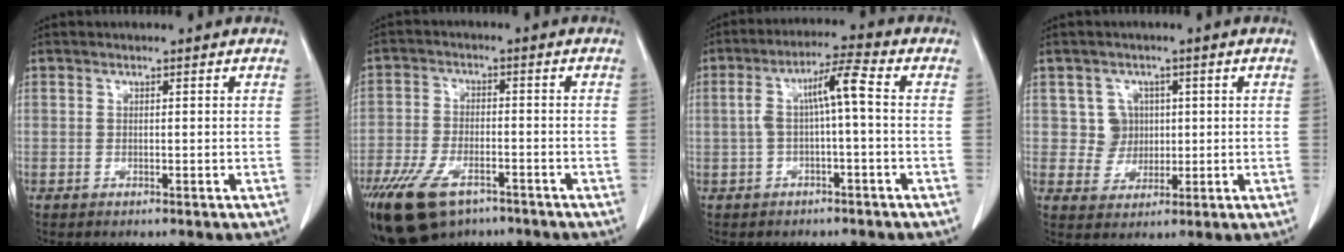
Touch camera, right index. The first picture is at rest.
{"total": 13.0, "force": [-8.5, 6.1, 7.6], "torque": [-0.160, -0.010, -0.142]}
{"total": 6.2, "force": [0.1, 0.5, 6.2], "torque": [-0.114, 0.030, 0.003]}
{"total": 3.8, "force": [0.8, 3.7, 0.2], "torque": [0.006, 0.008, 0.016]}